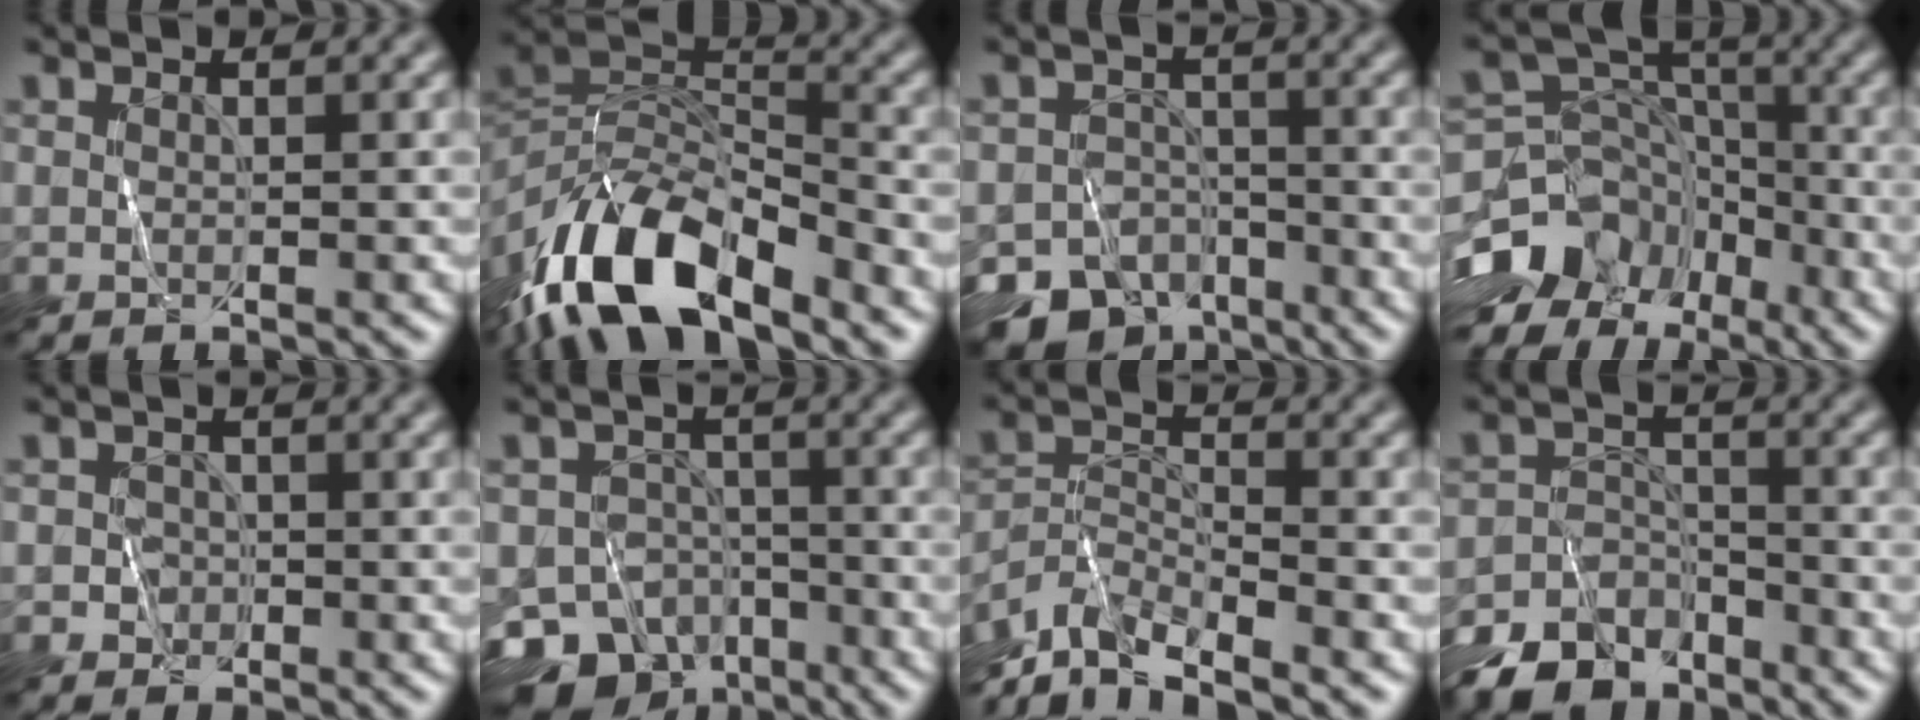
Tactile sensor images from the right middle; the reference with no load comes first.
{"total": 12.2, "force": [-7.8, 5.0, 7.9], "torque": [-0.148, 0.005, -0.155]}
{"total": 9.2, "force": [-7.1, 5.3, 2.7], "torque": [-0.033, -0.019, -0.110]}
{"total": 11.0, "force": [-6.7, 7.7, 3.9], "torque": [-0.086, 0.007, -0.111]}
{"total": 1.3, "force": [-0.4, 1.2, 0.0], "torque": [0.008, 0.000, -0.008]}
{"total": 10.9, "force": [-7.4, 7.0, 3.7], "torque": [-0.055, -0.015, -0.114]}
{"total": 5.8, "force": [-5.3, 1.2, 1.9], "torque": [-0.038, -0.008, -0.108]}
{"total": 7.9, "force": [-6.2, 4.4, 2.3], "torque": [-0.026, -0.010, -0.105]}